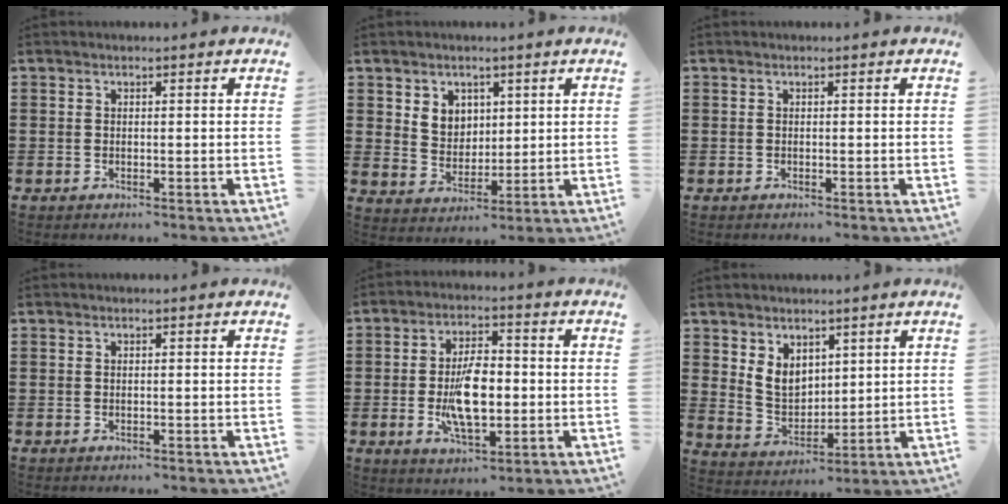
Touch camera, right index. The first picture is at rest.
{"total": 4.7, "force": [2.4, 3.9, 1.0], "torque": [-0.030, 0.009, 0.042]}
{"total": 0.0}
{"total": 0.0}
{"total": 9.4, "force": [-1.2, 4.3, 8.3], "torque": [-0.161, -0.001, -0.026]}
{"total": 5.7, "force": [3.0, 4.1, 2.5], "torque": [-0.064, 0.005, 0.057]}